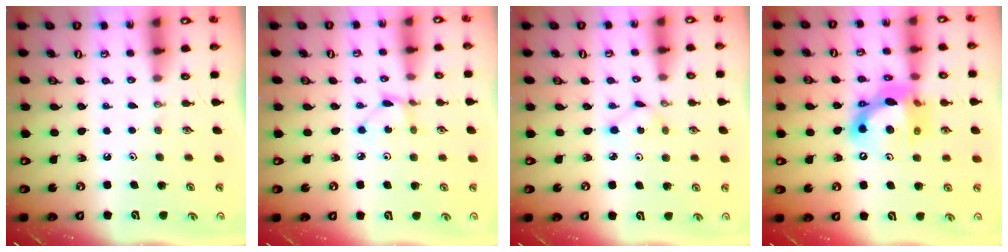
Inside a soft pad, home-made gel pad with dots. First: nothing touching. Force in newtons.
{"total": 2.2, "press": 2.2, "slide": 0.3}
{"total": 2.8, "press": 2.8, "slide": 0.1}
{"total": 14.7, "press": 14.7, "slide": 0.7}